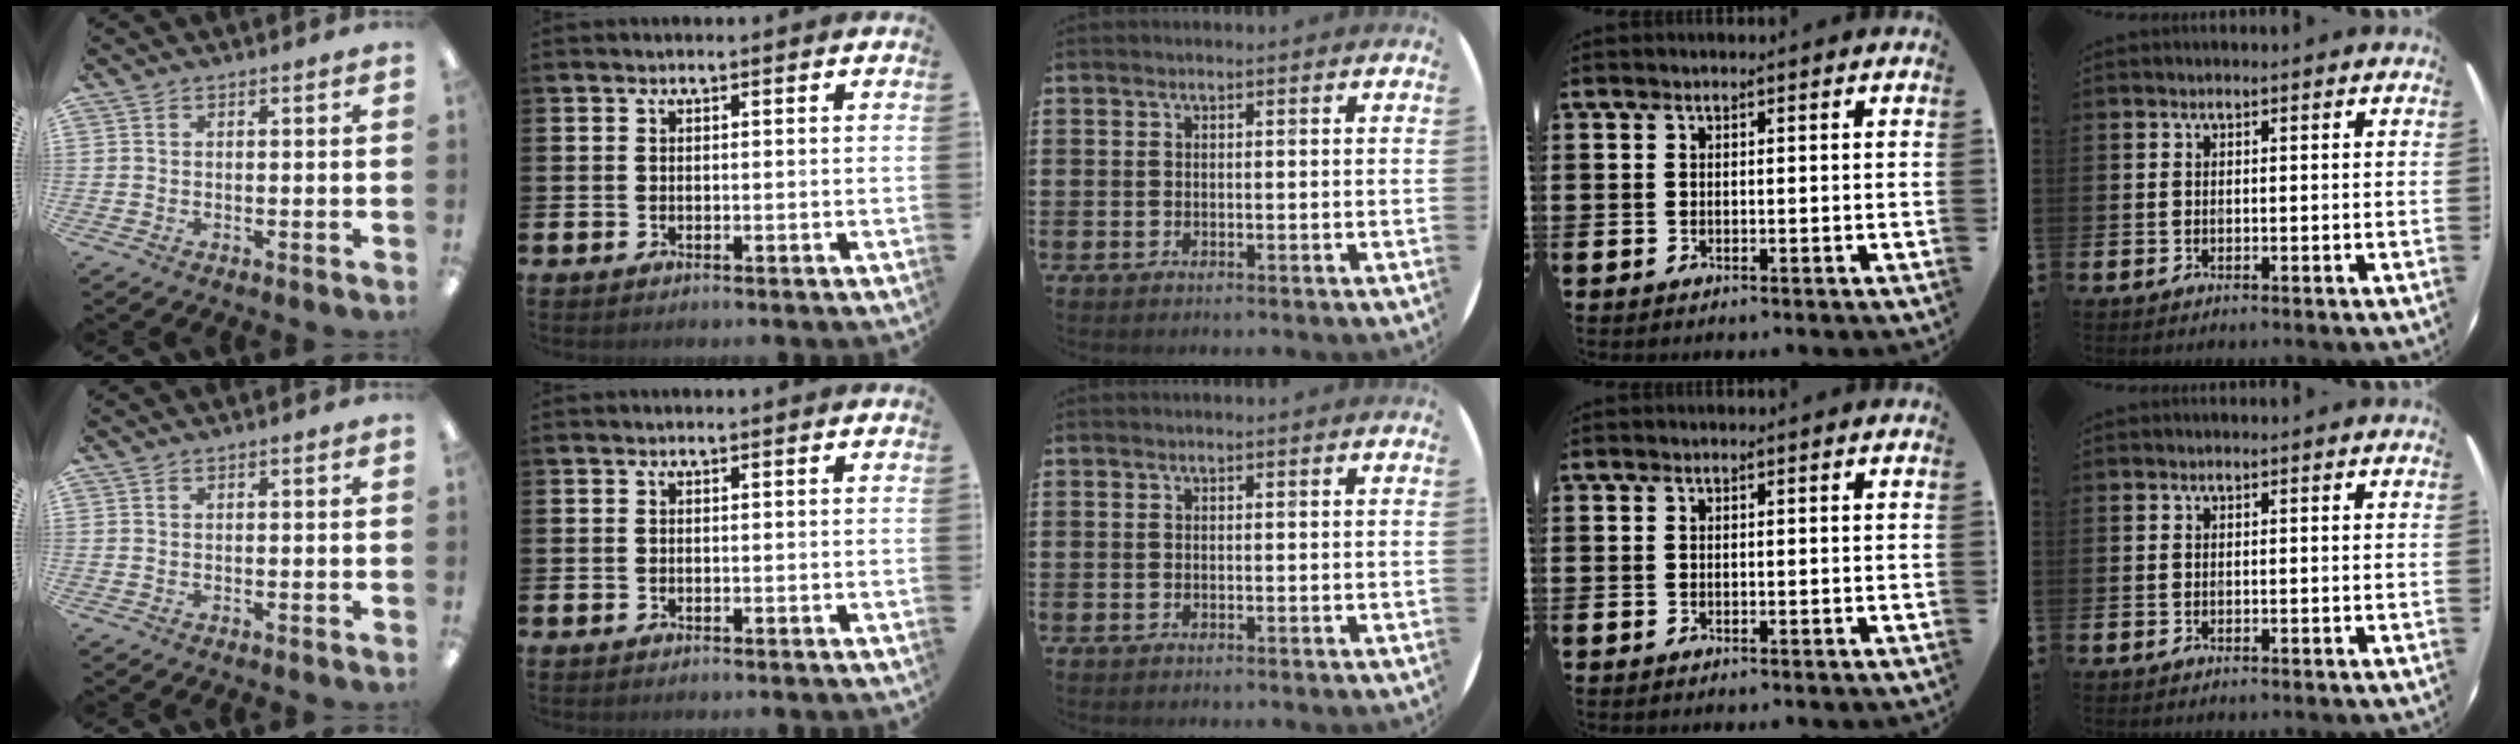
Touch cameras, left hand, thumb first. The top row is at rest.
{}